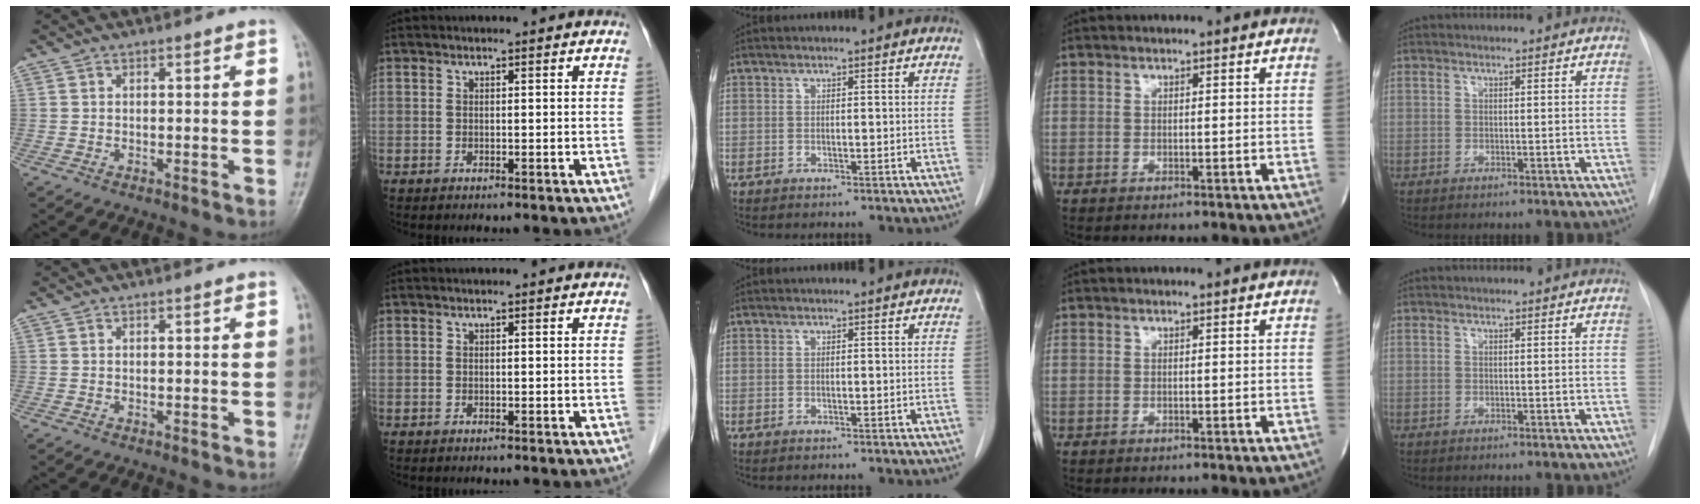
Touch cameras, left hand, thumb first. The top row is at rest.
{}